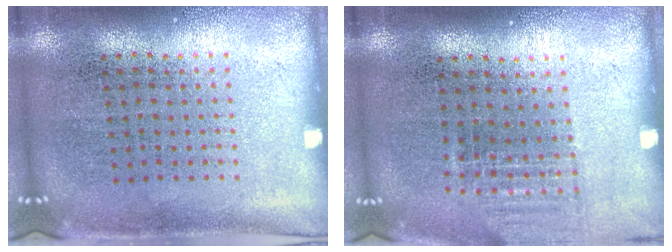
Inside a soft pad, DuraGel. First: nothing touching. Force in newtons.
{"total": 1.0, "press": 1.0, "slide": 0.4}